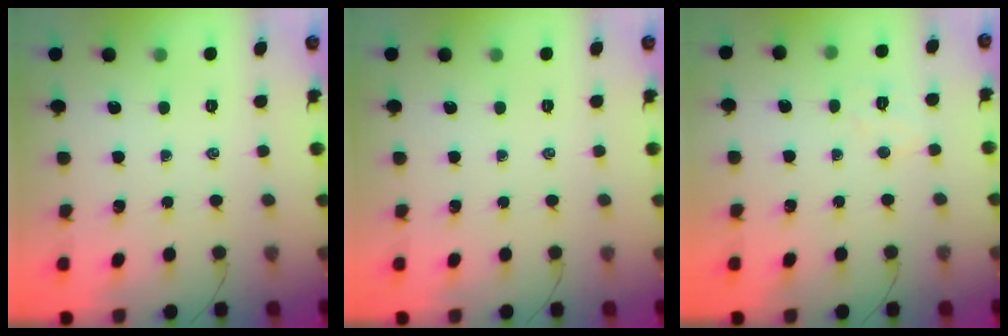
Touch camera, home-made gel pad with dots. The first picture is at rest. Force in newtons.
{"total": 0.0}
{"total": 4.7, "press": 4.6, "slide": 1.0}